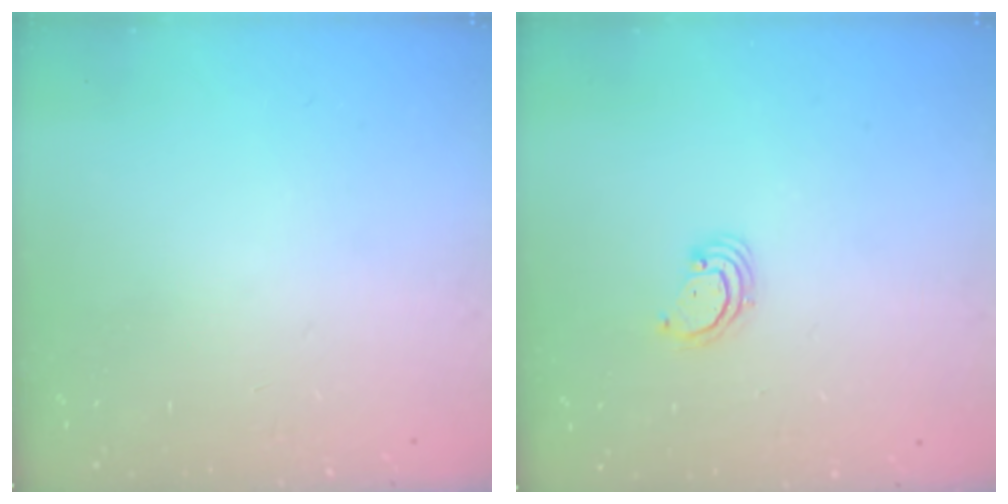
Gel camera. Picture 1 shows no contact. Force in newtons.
{"total": 2.8, "press": 2.8, "slide": 0.2}